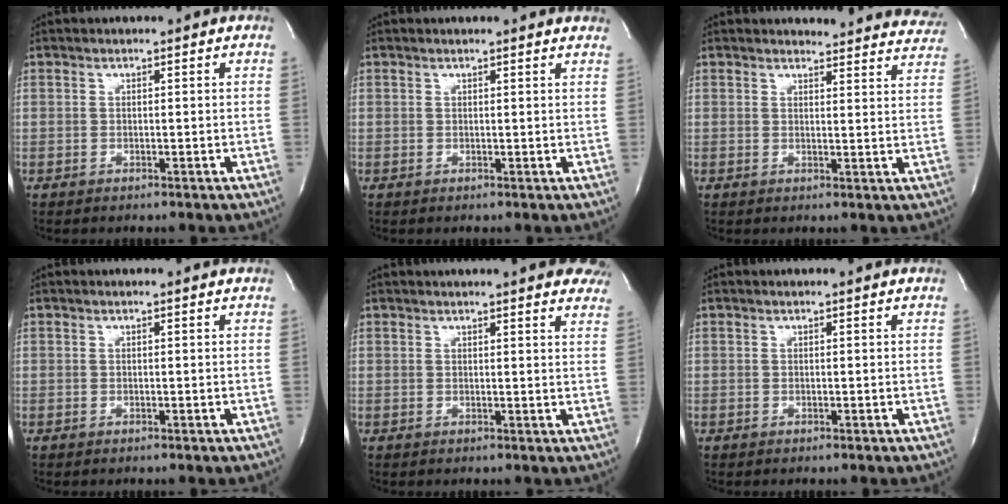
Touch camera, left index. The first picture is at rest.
{"total": 5.2, "force": [5.0, 0.5, 1.3], "torque": [-0.017, 0.004, 0.038]}
{"total": 13.9, "force": [13.6, 2.4, 1.9], "torque": [0.006, -0.060, 0.123]}
{"total": 1.2, "force": [1.2, 0.0, 0.2], "torque": [-0.012, 0.003, 0.012]}
{"total": 16.5, "force": [14.9, 2.6, 6.5], "torque": [-0.086, -0.016, 0.161]}
{"total": 1.5, "force": [1.5, 0.1, 0.4], "torque": [-0.015, 0.009, 0.014]}